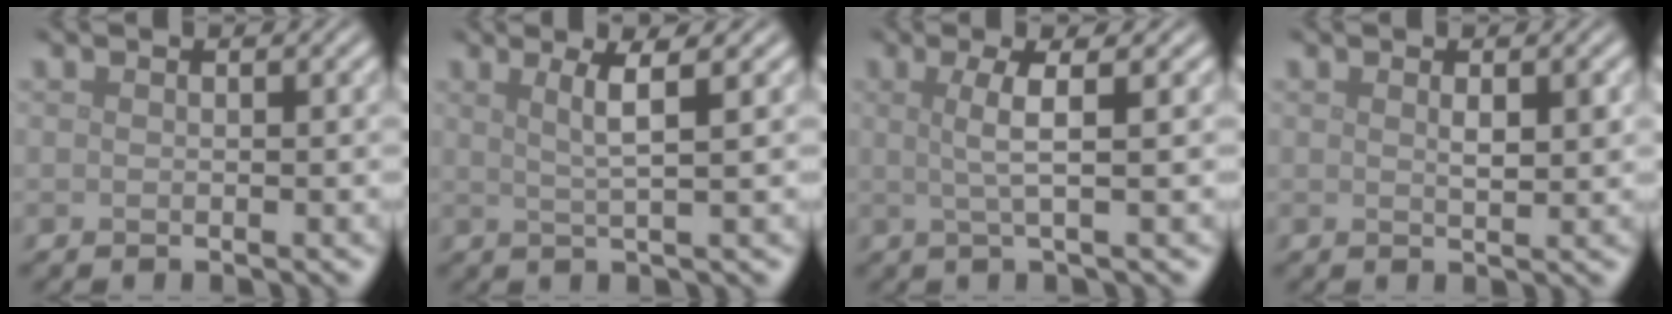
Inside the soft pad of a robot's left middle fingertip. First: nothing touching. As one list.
[{"total": 2.8, "force": [1.1, 0.5, 2.6], "torque": [-0.043, 0.002, 0.017]}, {"total": 3.0, "force": [0.6, 0.5, 2.9], "torque": [-0.054, 0.001, 0.007]}, {"total": 1.4, "force": [0.5, 0.4, 1.3], "torque": [-0.022, -0.003, 0.009]}]